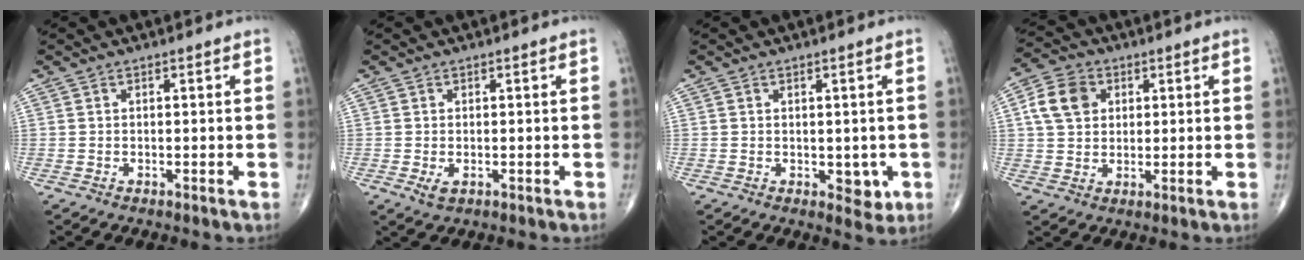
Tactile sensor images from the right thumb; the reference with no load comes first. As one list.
[{"total": 2.0, "force": [-0.5, 1.2, 1.5], "torque": [-0.027, -0.005, -0.007]}, {"total": 3.7, "force": [-0.5, 2.4, 2.8], "torque": [-0.011, -0.004, -0.001]}, {"total": 8.4, "force": [2.3, 6.5, 4.8], "torque": [-0.075, 0.004, 0.038]}]